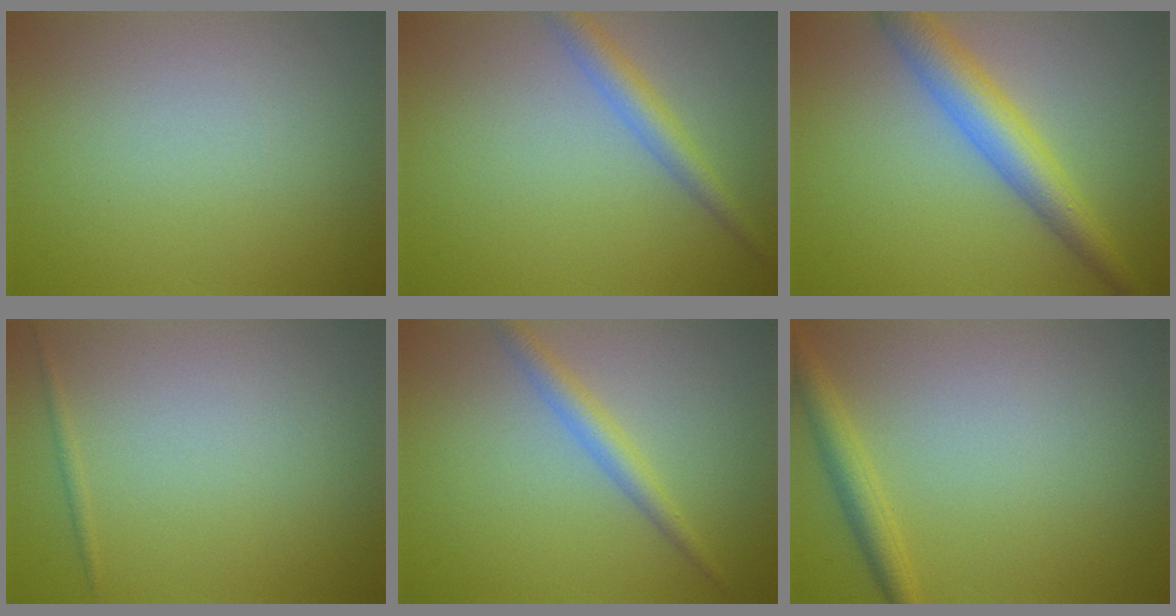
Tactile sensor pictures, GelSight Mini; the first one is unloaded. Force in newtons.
{"total": 2.7, "press": 2.7, "slide": 0.1}
{"total": 5.0, "press": 5.0, "slide": 0.1}
{"total": 0.6, "press": 0.6, "slide": 0.1}
{"total": 2.3, "press": 2.3, "slide": 0.1}
{"total": 2.5, "press": 2.5, "slide": 0.1}